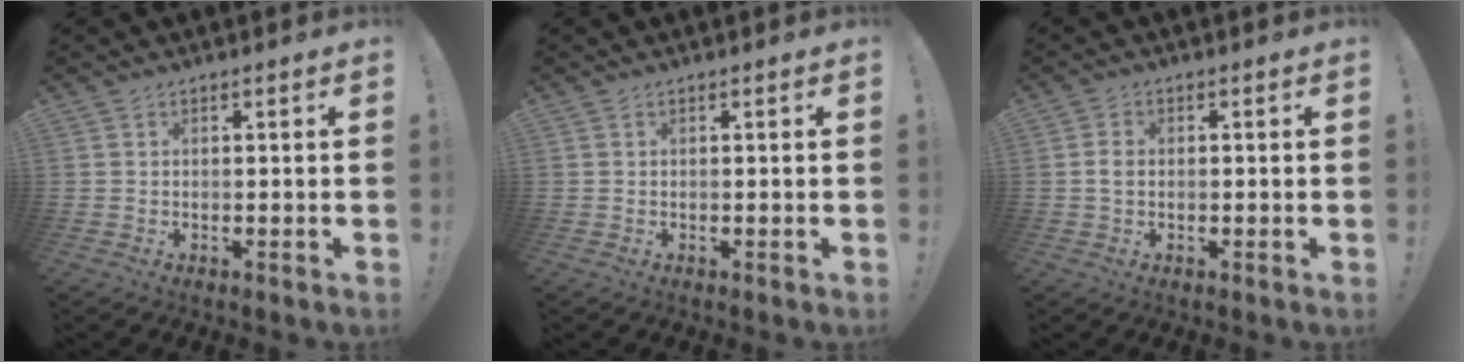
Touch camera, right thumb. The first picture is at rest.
{"total": 0.0}
{"total": 2.0, "force": [0.0, 1.5, 1.4], "torque": [-0.018, 0.004, -0.001]}